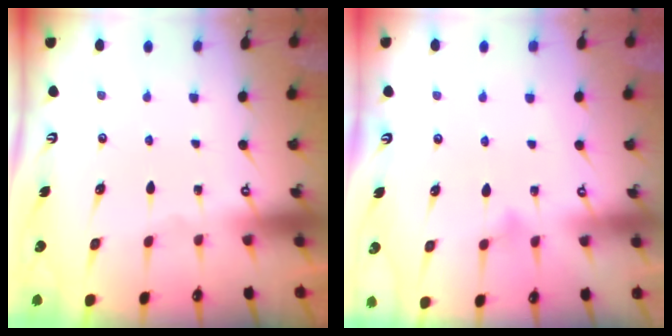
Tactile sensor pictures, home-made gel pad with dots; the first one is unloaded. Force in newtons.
{"total": 4.7, "press": 4.7, "slide": 0.5}